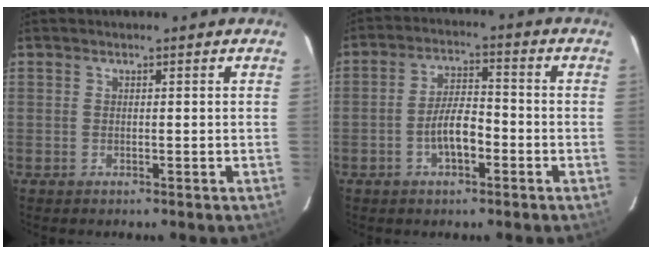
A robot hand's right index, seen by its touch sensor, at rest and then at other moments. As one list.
[{"total": 6.2, "force": [-2.5, 2.4, 5.1], "torque": [-0.102, 0.010, -0.040]}]